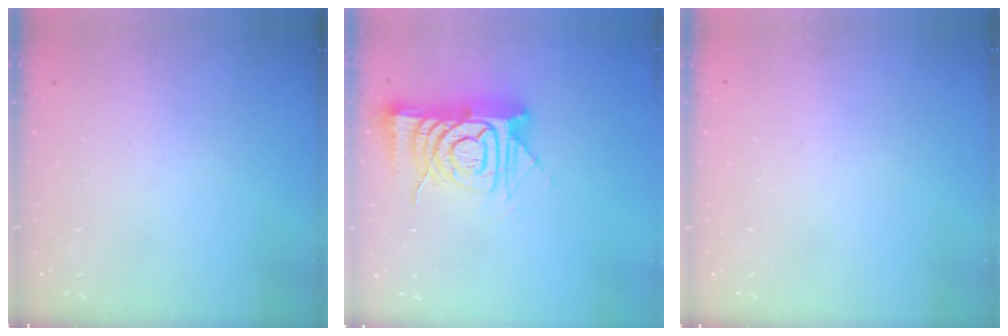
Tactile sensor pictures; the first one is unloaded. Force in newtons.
{"total": 15.8, "press": 15.7, "slide": 1.4}
{"total": 0.7, "press": 0.6, "slide": 0.1}